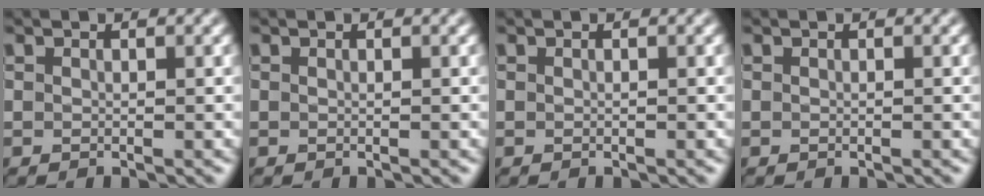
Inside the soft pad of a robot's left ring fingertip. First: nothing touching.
{"total": 0.0}
{"total": 0.0}
{"total": 0.0}